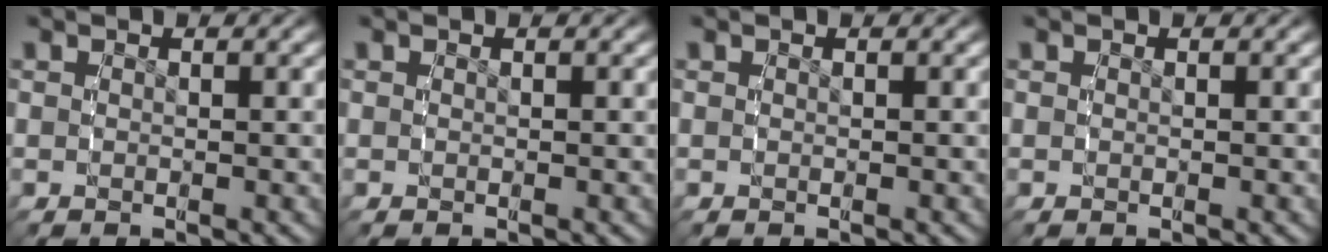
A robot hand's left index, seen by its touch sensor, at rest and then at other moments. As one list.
[{"total": 0.0}, {"total": 0.0}, {"total": 0.0}]